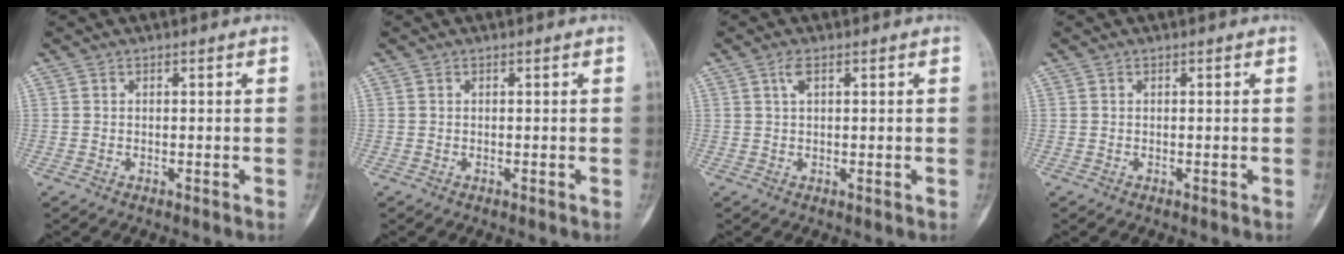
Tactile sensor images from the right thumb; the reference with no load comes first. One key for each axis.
{"total": 0.0}
{"total": 2.3, "fx": 0.9, "fy": 0.7, "fz": 2.0, "tx": -0.036, "ty": 0.001, "tz": 0.017}
{"total": 0.0}